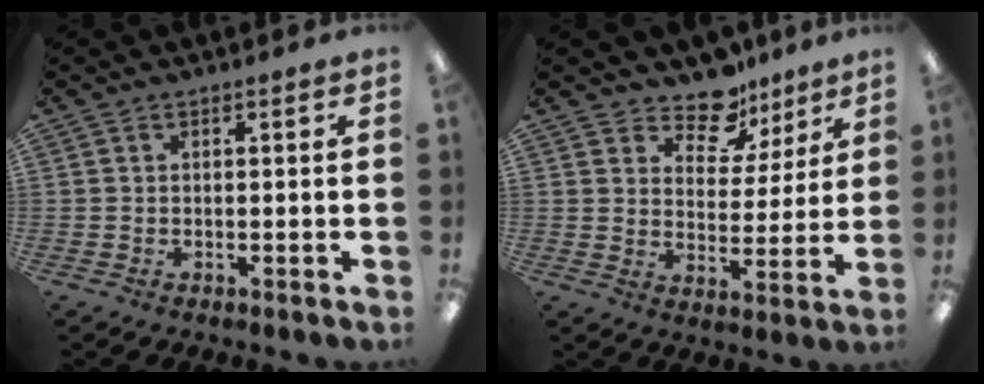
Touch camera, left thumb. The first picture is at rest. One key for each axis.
{"total": 10.4, "fx": 8.8, "fy": 5.2, "fz": 2.4, "tx": -0.041, "ty": -0.064, "tz": 0.161}